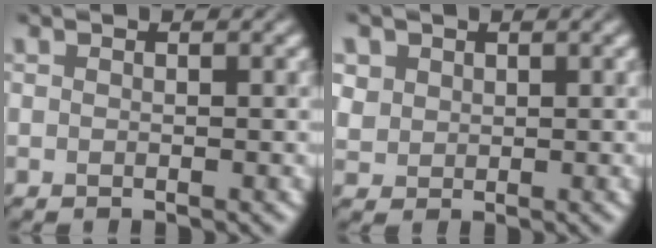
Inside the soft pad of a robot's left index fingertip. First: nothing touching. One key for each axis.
{"total": 1.1, "fx": 0.3, "fy": 0.5, "fz": -0.9, "tx": -0.004, "ty": -0.001, "tz": 0.032}